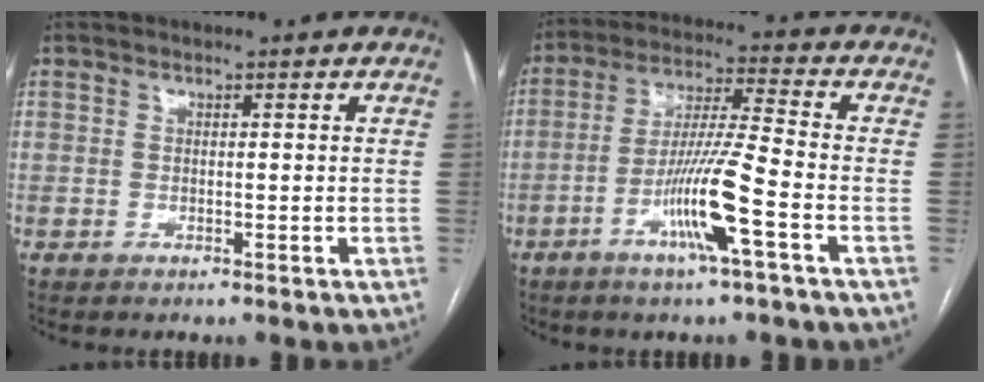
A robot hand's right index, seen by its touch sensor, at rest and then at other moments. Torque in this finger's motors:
{"motor_torque": [1.77, -0.27, 0.86, 0.18]}